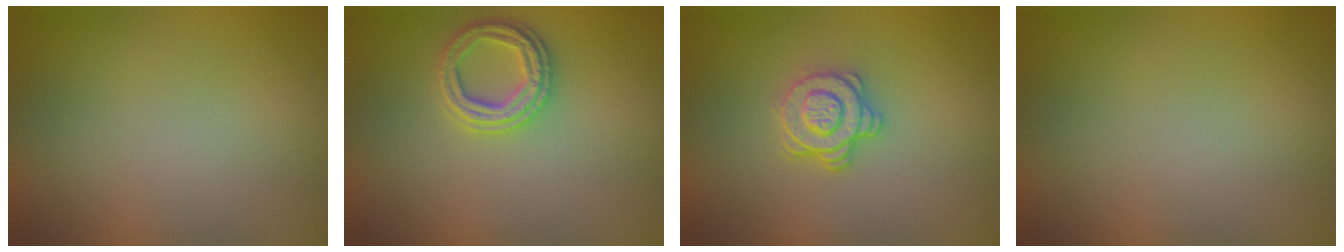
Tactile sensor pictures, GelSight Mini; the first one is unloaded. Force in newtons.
{"total": 2.8, "press": 2.7, "slide": 0.7}
{"total": 2.9, "press": 2.5, "slide": 1.4}
{"total": 0.0}